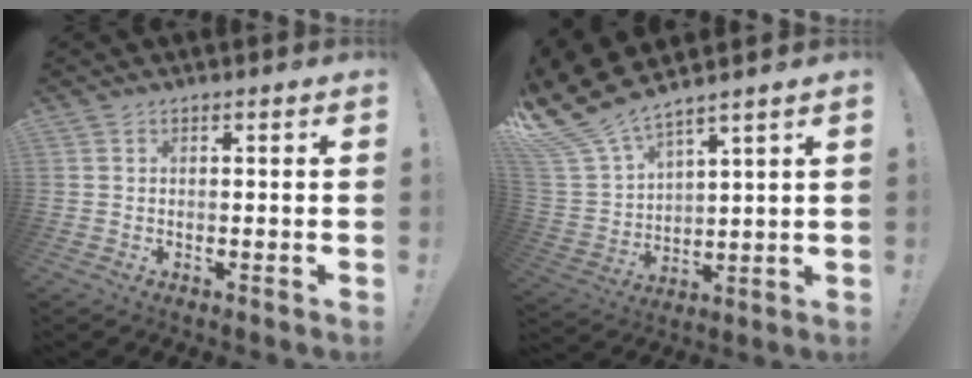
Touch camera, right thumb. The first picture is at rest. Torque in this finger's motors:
{"motor_torque": [-0.15, 0.23, 0.20, 0.22, 0.04]}